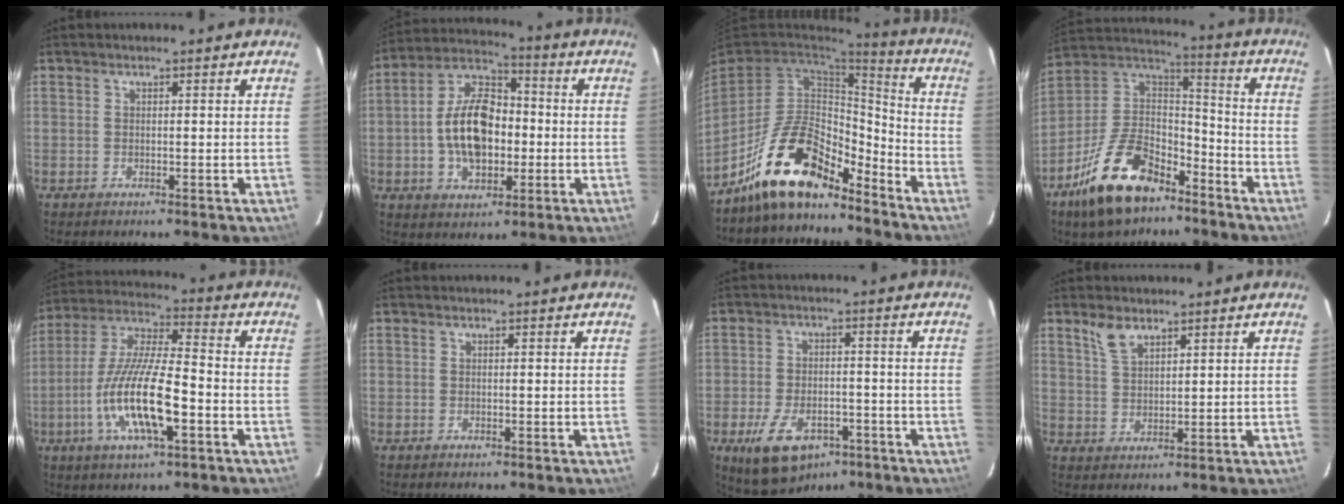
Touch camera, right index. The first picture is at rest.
{"total": 14.4, "force": [-1.8, 8.9, 11.2], "torque": [-0.213, 0.025, -0.029]}
{"total": 15.7, "force": [-12.2, 5.8, 8.1], "torque": [-0.168, 0.018, -0.218]}
{"total": 20.1, "force": [-12.4, 10.6, 11.8], "torque": [-0.244, 0.019, -0.211]}
{"total": 16.3, "force": [-5.3, 4.0, 14.8], "torque": [-0.303, -0.010, -0.103]}
{"total": 0.0}
{"total": 13.0, "force": [-7.1, 7.6, 7.8], "torque": [-0.170, -0.016, -0.106]}
{"total": 4.5, "force": [3.2, 2.1, 2.5], "torque": [-0.047, 0.003, 0.066]}